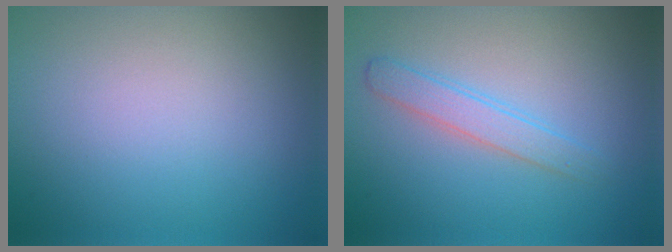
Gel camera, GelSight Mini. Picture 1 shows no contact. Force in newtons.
{"total": 2.1, "press": 2.1, "slide": 0.0}